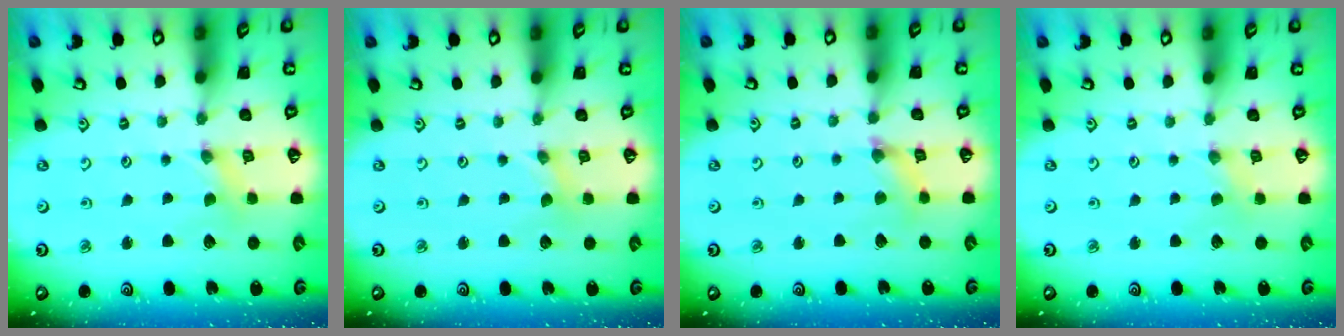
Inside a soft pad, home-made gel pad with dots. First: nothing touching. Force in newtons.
{"total": 0.0}
{"total": 3.4, "press": 3.4, "slide": 0.4}
{"total": 0.0}